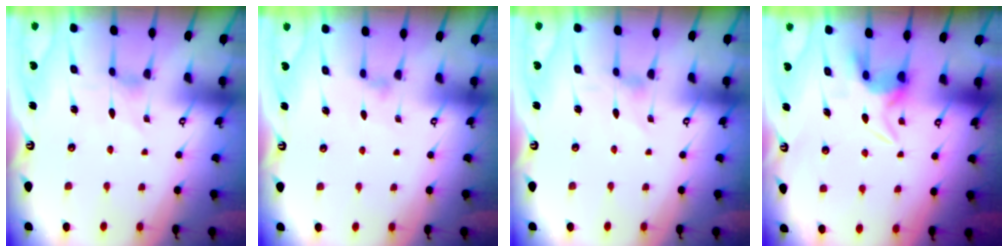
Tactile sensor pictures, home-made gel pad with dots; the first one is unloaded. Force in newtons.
{"total": 3.0, "press": 2.9, "slide": 0.5}
{"total": 0.0}
{"total": 5.4, "press": 5.4, "slide": 0.6}